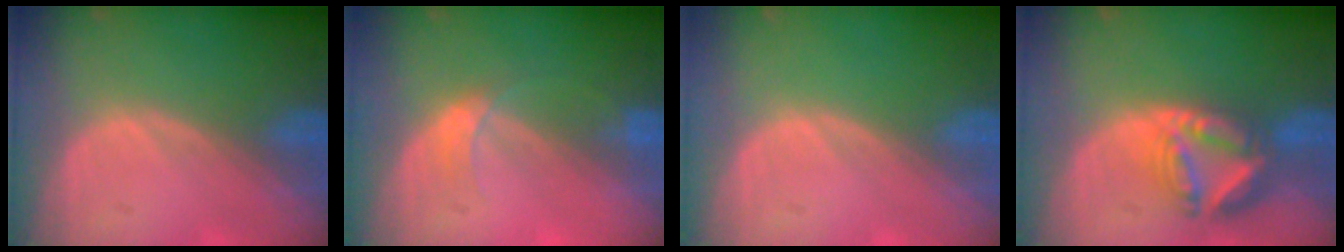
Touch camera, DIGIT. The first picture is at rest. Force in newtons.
{"total": 2.1, "press": 2.1, "slide": 0.2}
{"total": 0.0}
{"total": 8.3, "press": 7.1, "slide": 4.2}